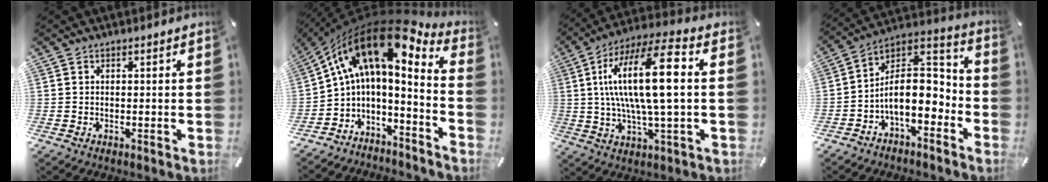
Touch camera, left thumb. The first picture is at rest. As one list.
[{"total": 13.7, "force": [5.9, 6.0, 10.9], "torque": [-0.183, -0.047, 0.091]}, {"total": 18.7, "force": [2.7, 5.1, 17.8], "torque": [-0.354, 0.000, 0.030]}, {"total": 12.6, "force": [-3.3, 7.6, 9.5], "torque": [-0.150, 0.001, -0.058]}]